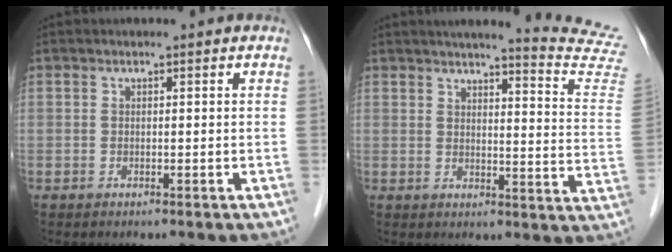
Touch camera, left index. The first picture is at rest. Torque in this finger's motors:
{"motor_torque": [0.75, -1.21, 0.05, -0.01]}